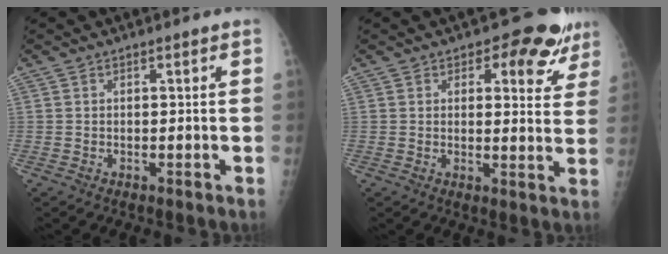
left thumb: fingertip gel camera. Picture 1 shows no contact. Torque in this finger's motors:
{"motor_torque": [-0.06, 0.16, -0.12, -0.23, 0.07]}